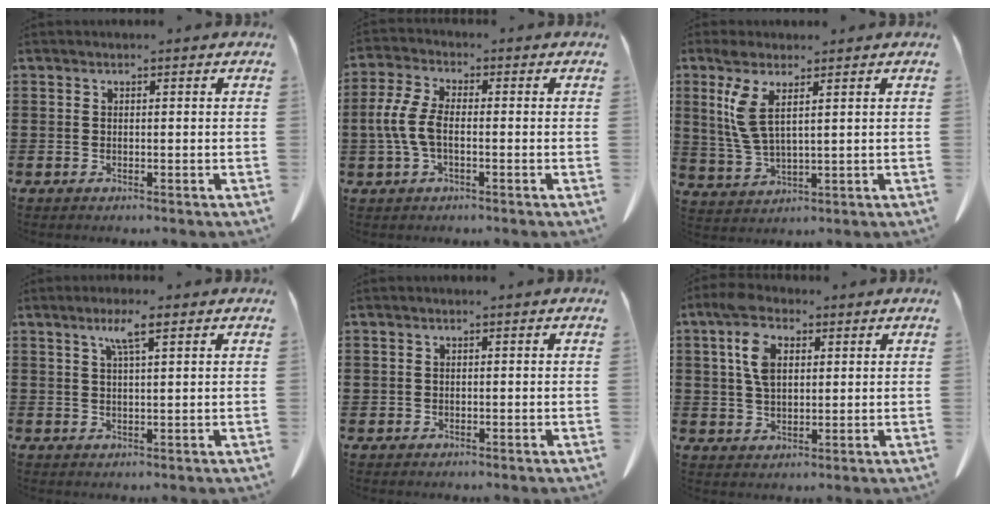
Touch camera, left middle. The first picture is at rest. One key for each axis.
{"total": 6.5, "fx": -0.8, "fy": 3.2, "fz": 5.6, "tx": -0.143, "ty": -0.003, "tz": -0.023}
{"total": 6.1, "fx": 3.0, "fy": 1.8, "fz": 5.0, "tx": -0.123, "ty": -0.003, "tz": 0.049}
{"total": 4.2, "fx": 2.5, "fy": 0.4, "fz": 3.3, "tx": -0.071, "ty": 0.005, "tz": 0.040}
{"total": 0.5, "fx": 0.1, "fy": 0.5, "fz": 0.1, "tx": -0.004, "ty": 0.004, "tz": 0.001}
{"total": 7.2, "fx": 2.9, "fy": 4.2, "fz": 5.1, "tx": -0.107, "ty": 0.013, "tz": 0.050}